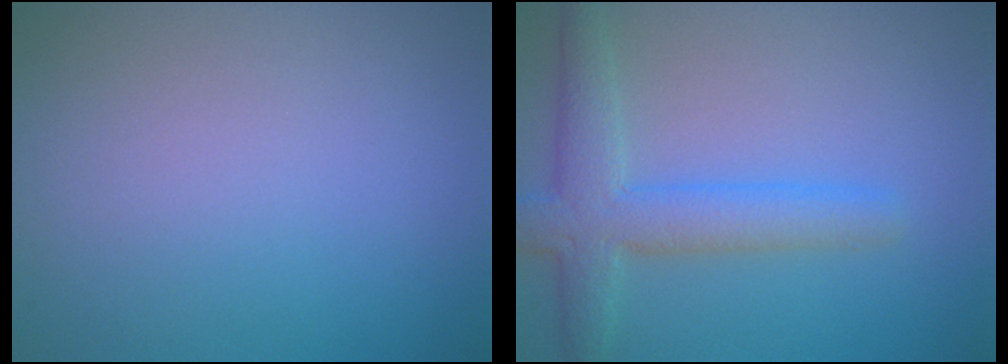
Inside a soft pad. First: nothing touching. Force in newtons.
{"total": 4.5, "press": 4.5, "slide": 0.1}